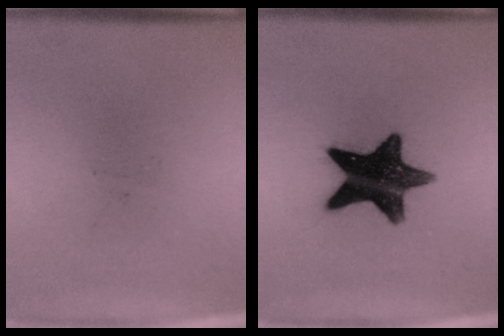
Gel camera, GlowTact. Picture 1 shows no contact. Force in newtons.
{"total": 15.1}